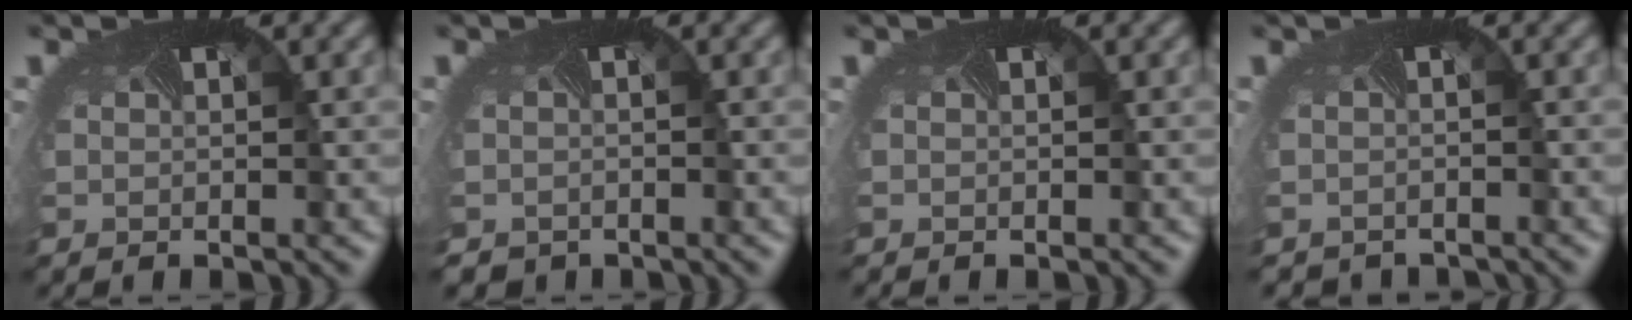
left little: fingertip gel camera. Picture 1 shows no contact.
{"total": 1.4, "force": [-1.0, 1.0, 0.1], "torque": [0.003, -0.013, -0.014]}
{"total": 0.0}
{"total": 1.6, "force": [-1.6, 0.1, -0.2], "torque": [0.001, -0.021, -0.023]}